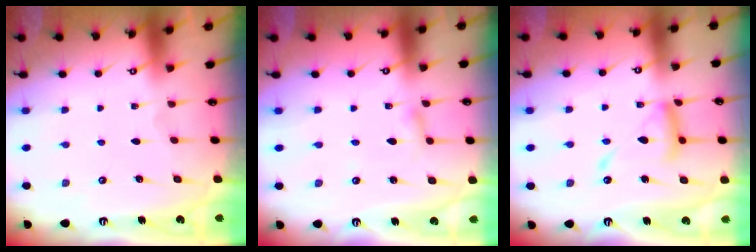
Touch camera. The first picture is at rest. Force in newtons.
{"total": 2.7, "press": 2.7, "slide": 0.2}
{"total": 14.4, "press": 14.3, "slide": 1.3}